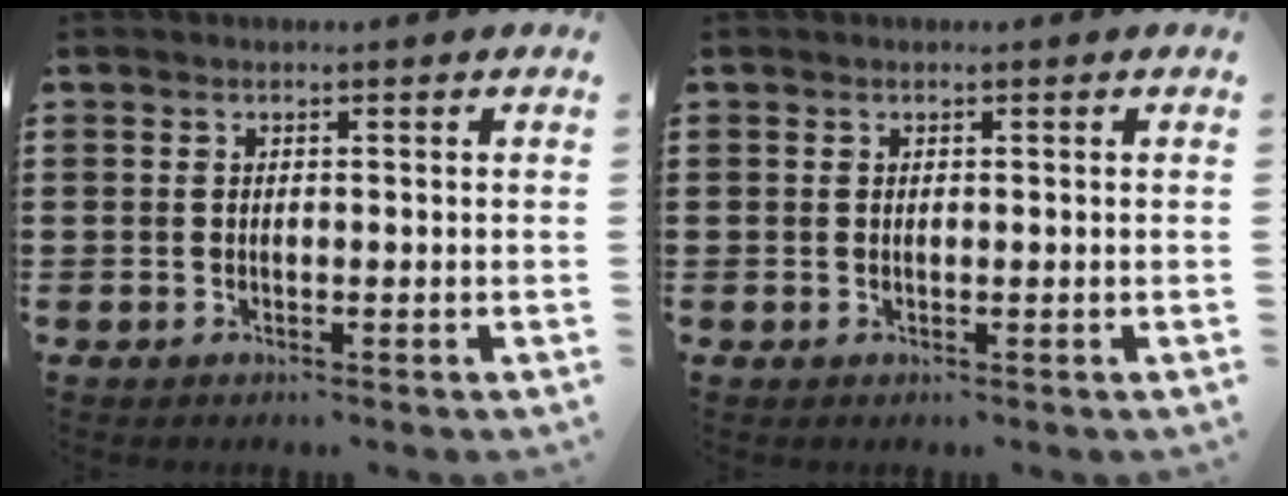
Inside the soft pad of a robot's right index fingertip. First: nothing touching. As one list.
[{"total": 0.0}]